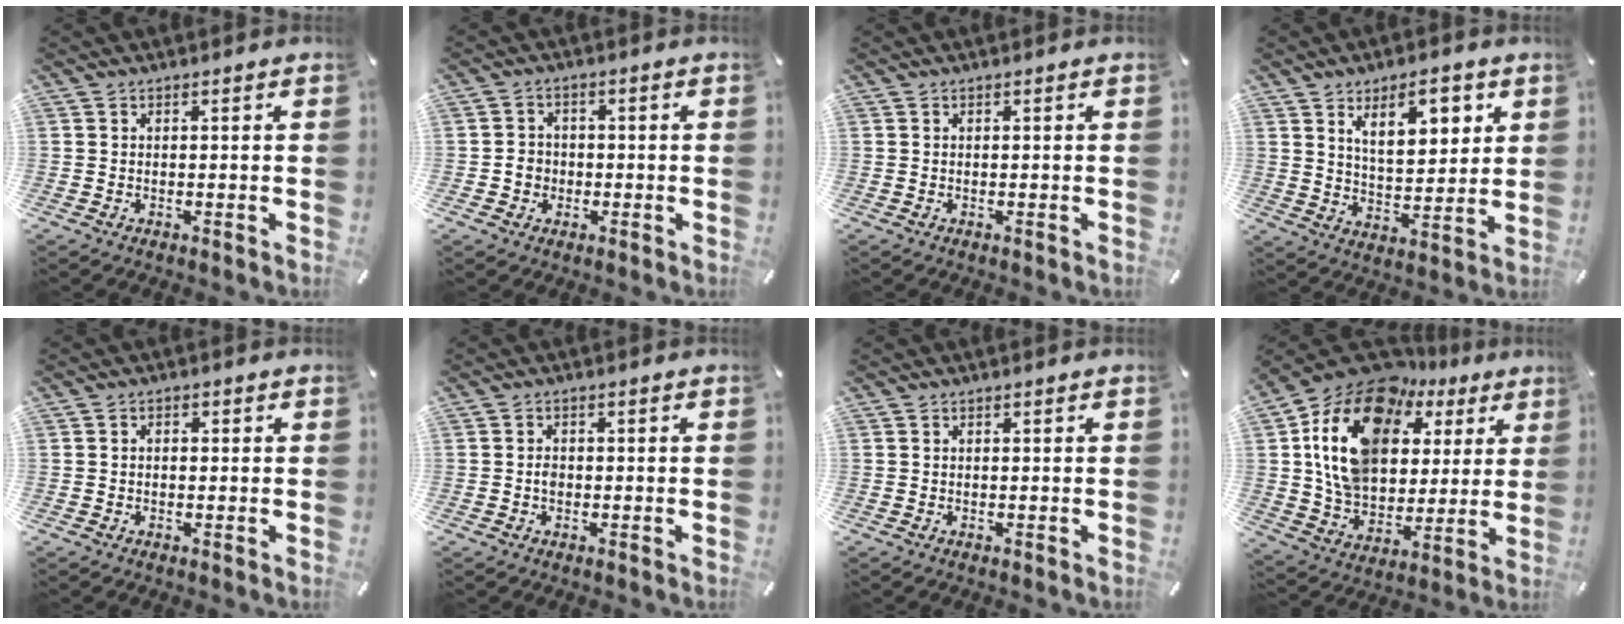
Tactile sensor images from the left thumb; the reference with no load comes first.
{"total": 3.7, "force": [-1.1, 3.5, 0.9], "torque": [-0.015, 0.008, -0.021]}
{"total": 0.0}
{"total": 11.1, "force": [6.2, 5.6, 7.2], "torque": [-0.105, -0.018, 0.104]}
{"total": 1.3, "force": [-0.2, 1.1, 0.7], "torque": [-0.014, 0.007, -0.006]}
{"total": 1.8, "force": [-0.5, 1.3, 1.2], "torque": [-0.024, 0.005, -0.011]}
{"total": 0.0}
{"total": 19.1, "force": [8.2, 13.6, 10.5], "torque": [-0.241, -0.051, 0.143]}